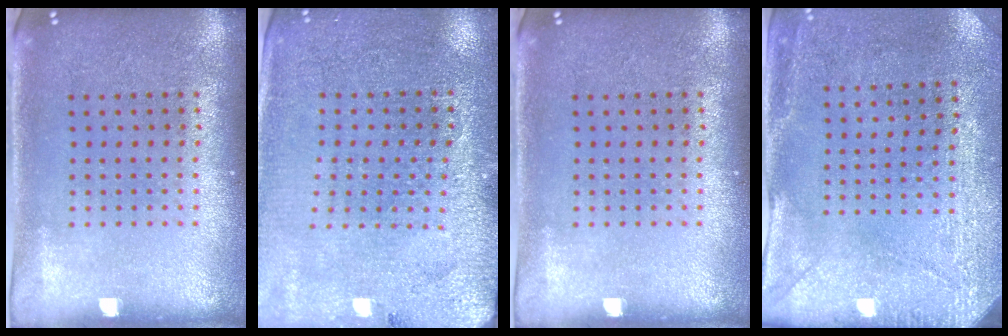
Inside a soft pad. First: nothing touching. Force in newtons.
{"total": 2.7, "press": 2.7, "slide": 0.3}
{"total": 0.0}
{"total": 2.9, "press": 2.3, "slide": 1.8}